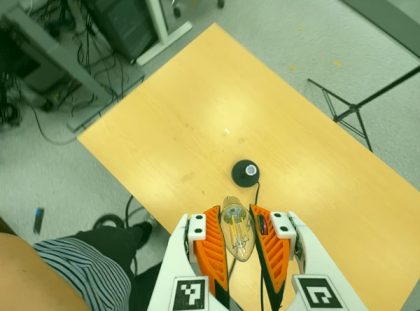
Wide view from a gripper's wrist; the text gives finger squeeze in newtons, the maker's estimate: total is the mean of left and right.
{"total": 21.8, "left": 24.0, "right": 19.6}